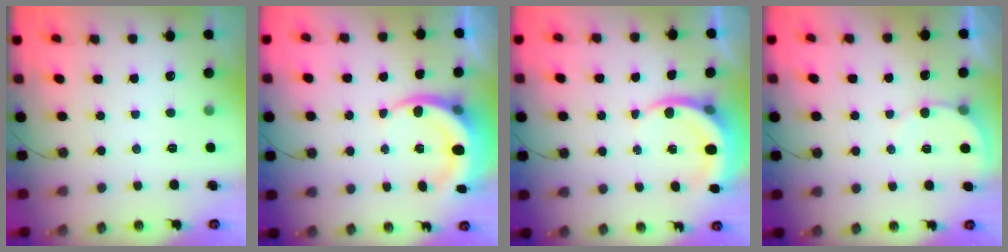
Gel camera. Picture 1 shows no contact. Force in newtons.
{"total": 7.2, "press": 7.1, "slide": 1.3}
{"total": 5.5, "press": 5.4, "slide": 0.5}
{"total": 4.3, "press": 4.3, "slide": 0.3}